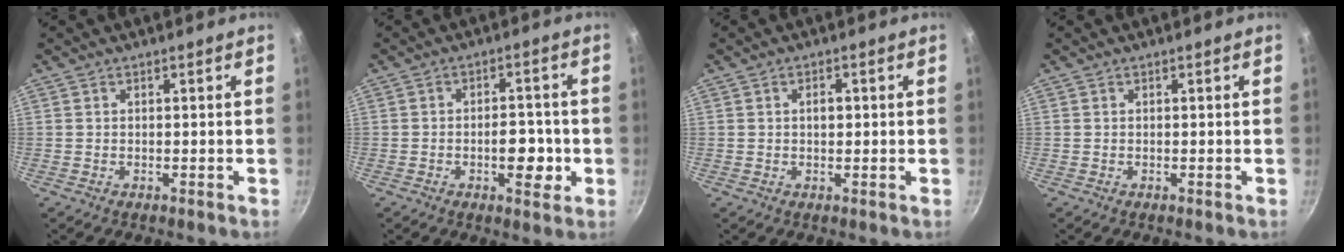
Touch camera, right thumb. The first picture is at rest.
{"total": 7.0, "force": [-1.8, 3.6, 5.7], "torque": [-0.054, 0.013, -0.025]}
{"total": 2.0, "force": [0.2, 1.2, 1.6], "torque": [-0.017, 0.005, 0.004]}
{"total": 0.0}